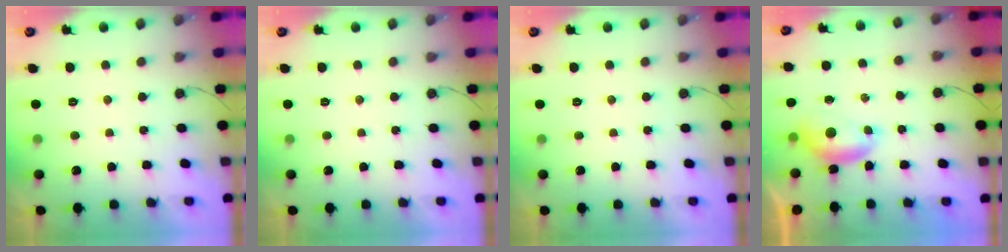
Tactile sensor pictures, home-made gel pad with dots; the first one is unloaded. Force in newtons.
{"total": 0.0}
{"total": 0.0}
{"total": 6.7, "press": 6.6, "slide": 0.7}